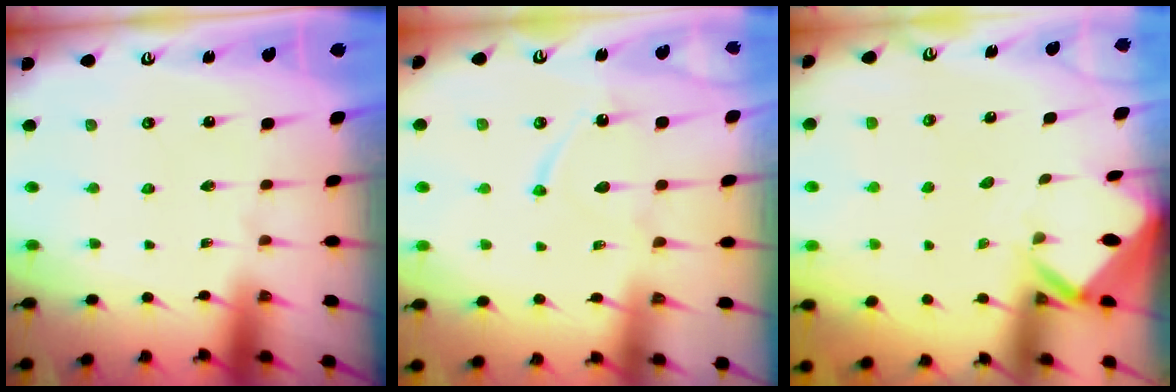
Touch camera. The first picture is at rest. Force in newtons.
{"total": 8.0, "press": 8.0, "slide": 0.8}
{"total": 2.9, "press": 2.9, "slide": 0.2}